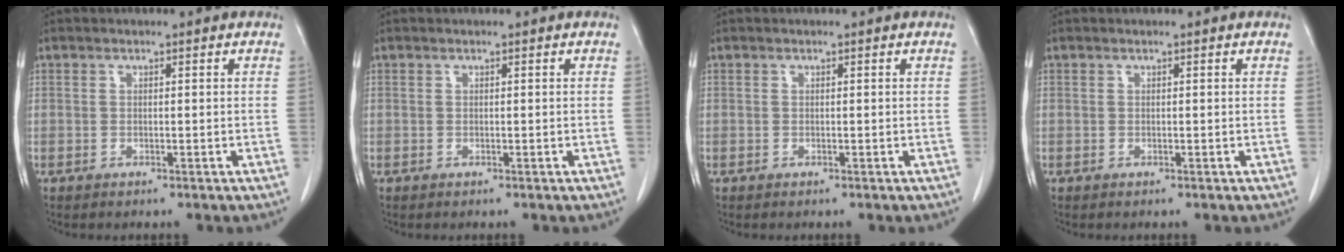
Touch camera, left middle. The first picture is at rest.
{"total": 0.0}
{"total": 0.0}
{"total": 0.0}